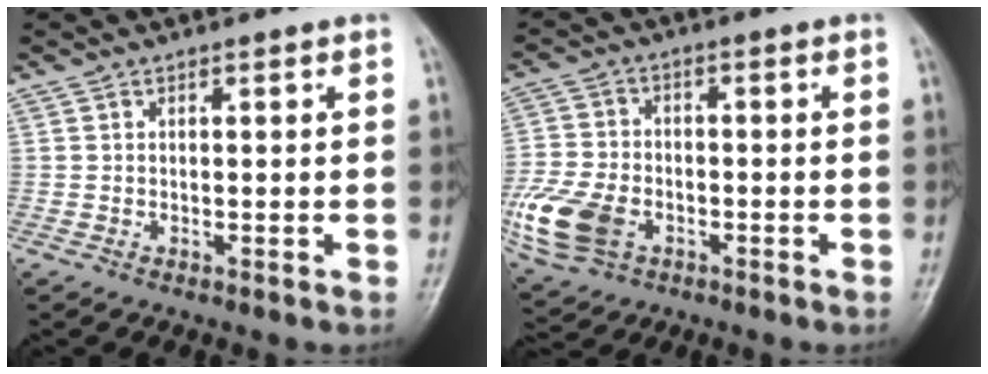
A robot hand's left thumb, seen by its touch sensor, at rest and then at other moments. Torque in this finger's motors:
{"motor_torque": [1.00, 1.73, 0.63, 0.06, 0.17]}